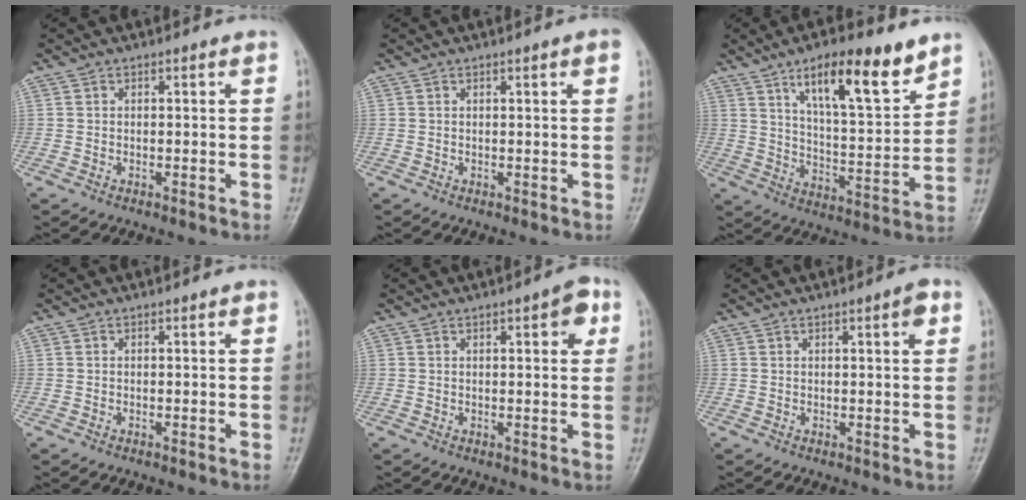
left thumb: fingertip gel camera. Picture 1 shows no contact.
{"total": 1.6, "force": [0.7, 0.1, 1.4], "torque": [-0.023, 0.001, 0.008]}
{"total": 15.6, "force": [9.7, 4.5, 11.4], "torque": [-0.157, -0.051, 0.163]}
{"total": 0.0}
{"total": 4.4, "force": [1.8, 1.5, 3.7], "torque": [-0.036, 0.000, 0.018]}
{"total": 2.6, "force": [1.1, 0.6, 2.3], "torque": [-0.029, -0.001, 0.014]}